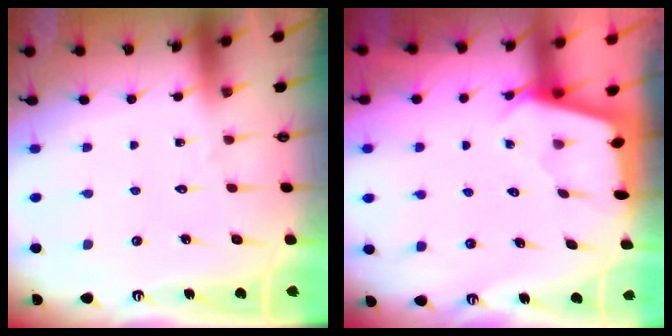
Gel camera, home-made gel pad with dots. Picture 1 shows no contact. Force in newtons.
{"total": 2.6, "press": 2.5, "slide": 0.3}